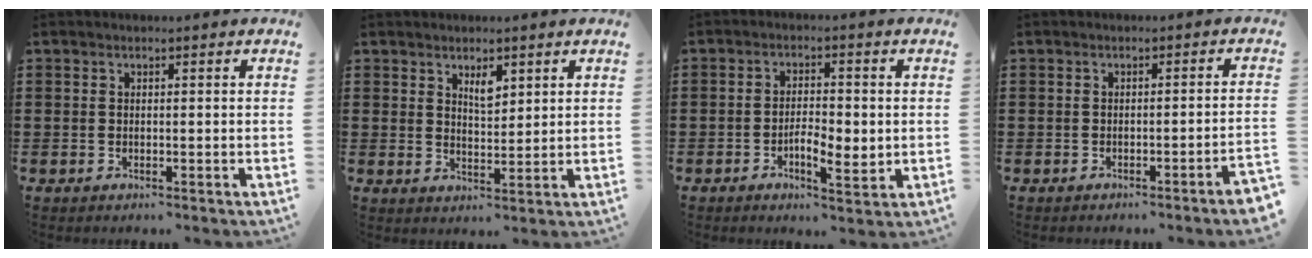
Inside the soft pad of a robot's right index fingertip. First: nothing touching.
{"total": 3.2, "force": [2.1, 1.4, 2.0], "torque": [-0.036, 0.001, 0.036]}
{"total": 4.9, "force": [-1.2, 2.1, 4.3], "torque": [-0.077, 0.005, -0.021]}
{"total": 1.7, "force": [-1.3, -0.4, 1.1], "torque": [-0.018, -0.003, -0.025]}